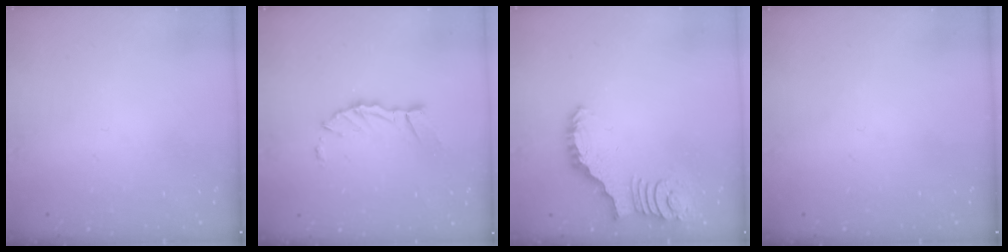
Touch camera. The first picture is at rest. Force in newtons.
{"total": 9.2, "press": 9.2, "slide": 0.6}
{"total": 2.6, "press": 2.6, "slide": 0.5}
{"total": 0.0}